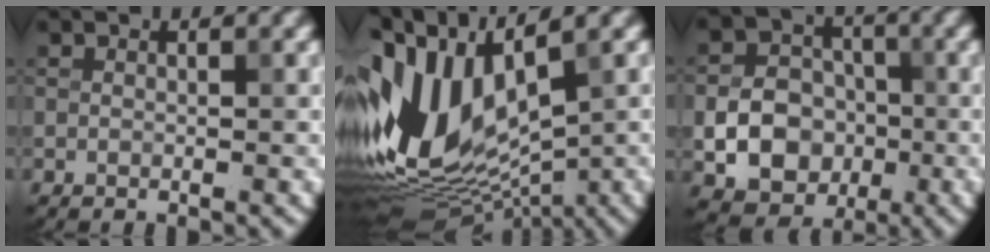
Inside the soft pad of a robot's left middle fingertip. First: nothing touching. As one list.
[{"total": 12.6, "force": [1.1, 7.3, 10.1], "torque": [-0.221, 0.000, 0.021]}, {"total": 6.6, "force": [-1.6, 5.4, 3.5], "torque": [-0.051, -0.001, -0.031]}]